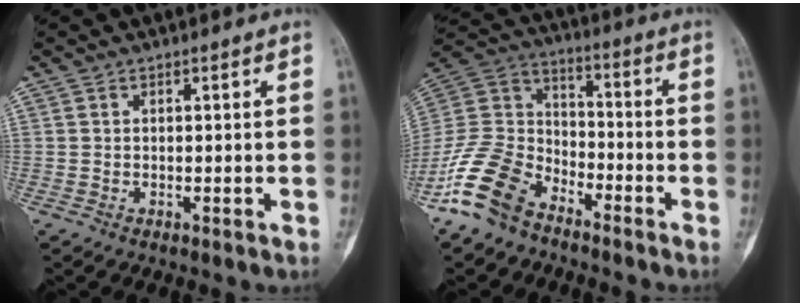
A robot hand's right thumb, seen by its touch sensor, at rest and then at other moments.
{"total": 14.2, "force": [-9.9, 7.8, 6.4], "torque": [-0.122, 0.066, -0.202]}